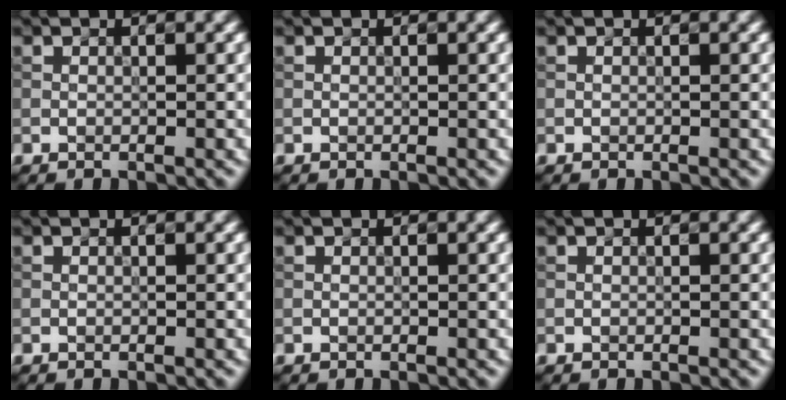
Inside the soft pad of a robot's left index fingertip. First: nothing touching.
{"total": 0.0}
{"total": 0.0}
{"total": 0.0}
{"total": 0.0}
{"total": 0.0}